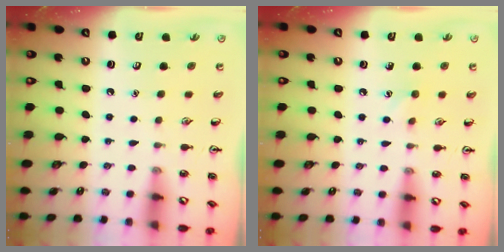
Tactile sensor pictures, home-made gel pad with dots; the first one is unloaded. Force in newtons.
{"total": 3.8, "press": 3.7, "slide": 1.0}